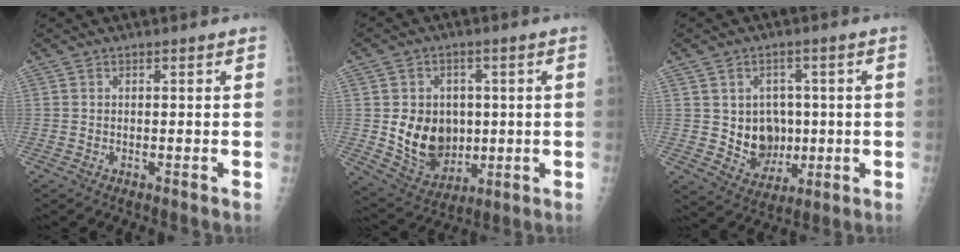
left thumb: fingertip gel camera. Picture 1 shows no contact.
{"total": 12.3, "force": [0.3, 10.0, 7.2], "torque": [-0.078, -0.012, 0.026]}
{"total": 8.7, "force": [0.4, 7.5, 4.3], "torque": [-0.023, -0.005, 0.023]}